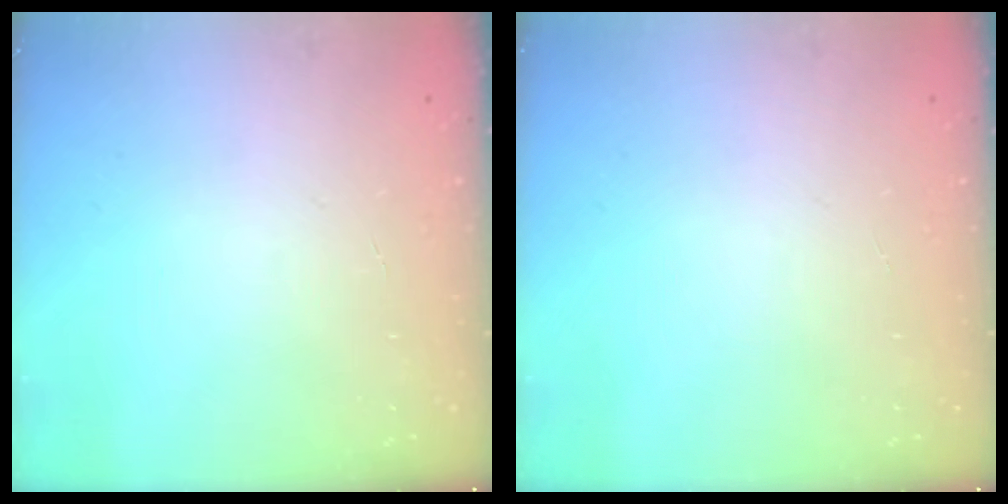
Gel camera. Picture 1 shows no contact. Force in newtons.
{"total": 0.0}